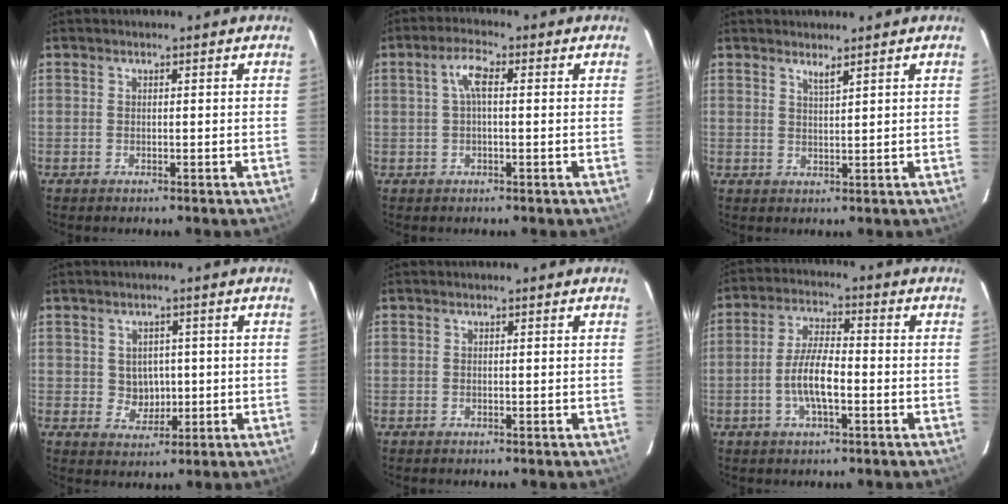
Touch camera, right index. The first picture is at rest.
{"total": 3.8, "force": [0.5, 1.1, 3.5], "torque": [-0.071, 0.011, 0.010]}
{"total": 1.8, "force": [1.5, -0.1, 1.0], "torque": [-0.019, -0.003, 0.024]}
{"total": 4.2, "force": [0.2, 4.0, 1.3], "torque": [-0.022, 0.007, 0.014]}
{"total": 0.0}
{"total": 7.7, "force": [-2.2, 2.3, 6.9], "torque": [-0.137, 0.004, -0.041]}